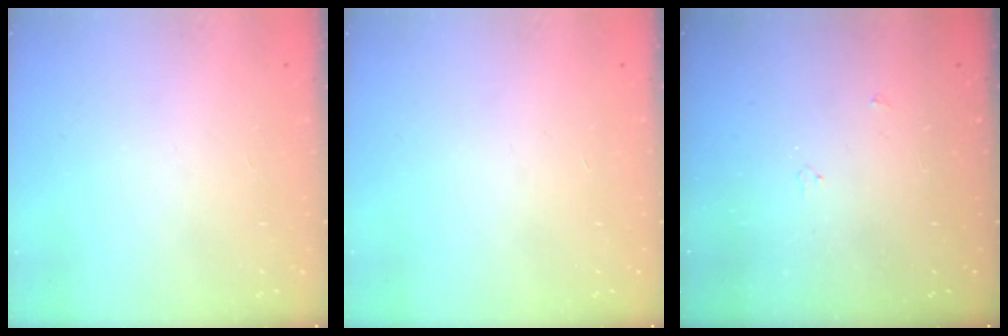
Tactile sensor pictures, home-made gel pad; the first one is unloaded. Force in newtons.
{"total": 0.0}
{"total": 3.0, "press": 3.0, "slide": 0.5}